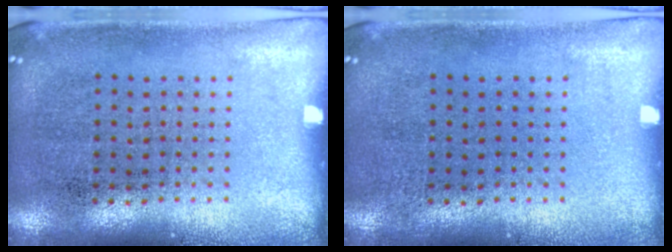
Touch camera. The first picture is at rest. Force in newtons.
{"total": 0.0}